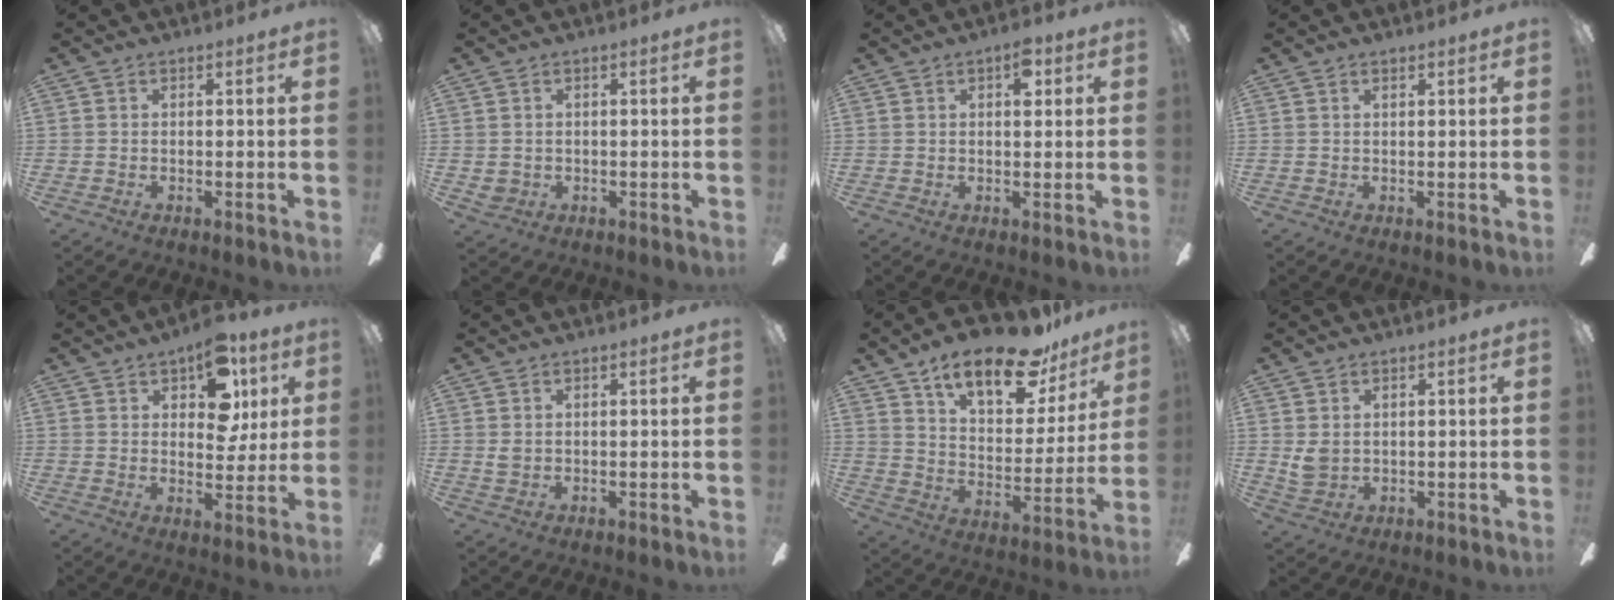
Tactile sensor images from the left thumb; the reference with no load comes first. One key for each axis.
{"total": 1.9, "fx": 0.4, "fy": 1.8, "fz": 0.6, "tx": -0.014, "ty": 0.005, "tz": 0.006}
{"total": 4.4, "fx": 2.2, "fy": 2.0, "fz": 3.2, "tx": -0.038, "ty": -0.005, "tz": 0.030}
{"total": 1.0, "fx": 0.7, "fy": 0.2, "fz": 0.7, "tx": -0.016, "ty": 0.001, "tz": 0.012}
{"total": 12.7, "fx": 6.6, "fy": 7.3, "fz": 8.1, "tx": -0.107, "ty": -0.015, "tz": 0.115}
{"total": 1.5, "fx": 0.6, "fy": 1.0, "fz": 0.9, "tx": -0.021, "ty": 0.005, "tz": 0.011}
{"total": 19.3, "fx": 14.0, "fy": 7.8, "fz": 10.7, "tx": -0.165, "ty": -0.089, "tz": 0.240}
{"total": 4.0, "fx": 1.6, "fy": 2.7, "fz": 2.5, "tx": -0.056, "ty": 0.001, "tz": 0.030}